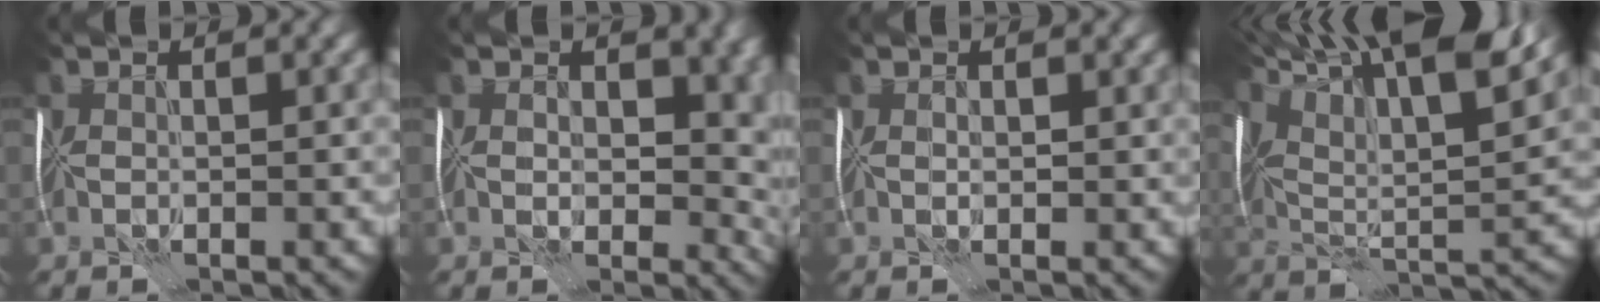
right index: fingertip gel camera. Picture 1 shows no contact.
{"total": 8.0, "force": [1.9, 5.6, 5.3], "torque": [-0.059, -0.014, 0.024]}
{"total": 1.5, "force": [0.4, 1.2, 0.9], "torque": [-0.012, 0.008, 0.001]}
{"total": 15.1, "force": [9.2, 4.0, 11.2], "torque": [-0.199, 0.022, 0.130]}